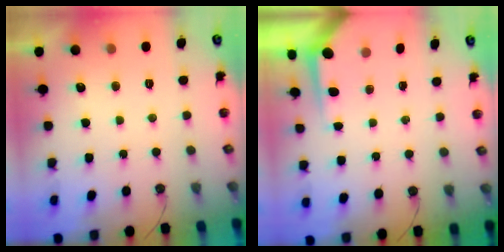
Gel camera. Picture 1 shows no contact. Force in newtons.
{"total": 3.7, "press": 3.7, "slide": 0.4}